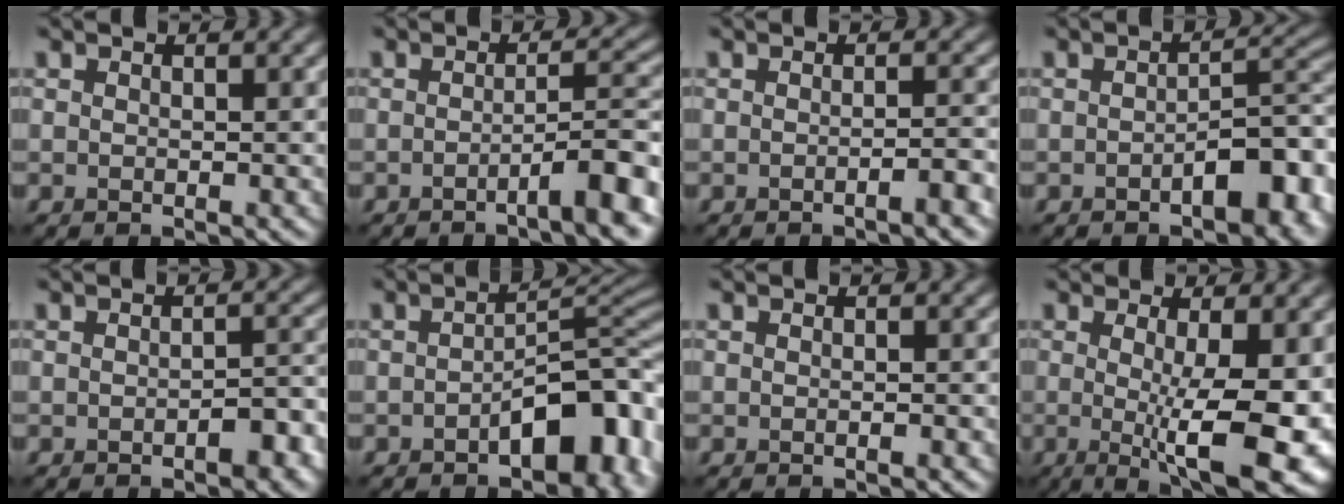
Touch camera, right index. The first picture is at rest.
{"total": 5.0, "force": [-2.3, 0.8, 4.4], "torque": [-0.052, 0.016, -0.045]}
{"total": 2.3, "force": [-1.0, 0.5, 2.0], "torque": [-0.019, 0.005, -0.019]}
{"total": 5.8, "force": [-2.2, 2.4, 4.8], "torque": [-0.058, 0.012, -0.033]}
{"total": 2.8, "force": [-1.3, 1.1, 2.2], "torque": [-0.027, 0.006, -0.017]}
{"total": 7.3, "force": [-2.7, 3.5, 5.8], "torque": [-0.063, 0.015, -0.046]}
{"total": 0.6, "force": [-0.3, 0.1, 0.5], "torque": [-0.006, -0.001, -0.007]}
{"total": 9.5, "force": [-1.0, 2.3, 9.2], "torque": [-0.126, -0.019, -0.009]}